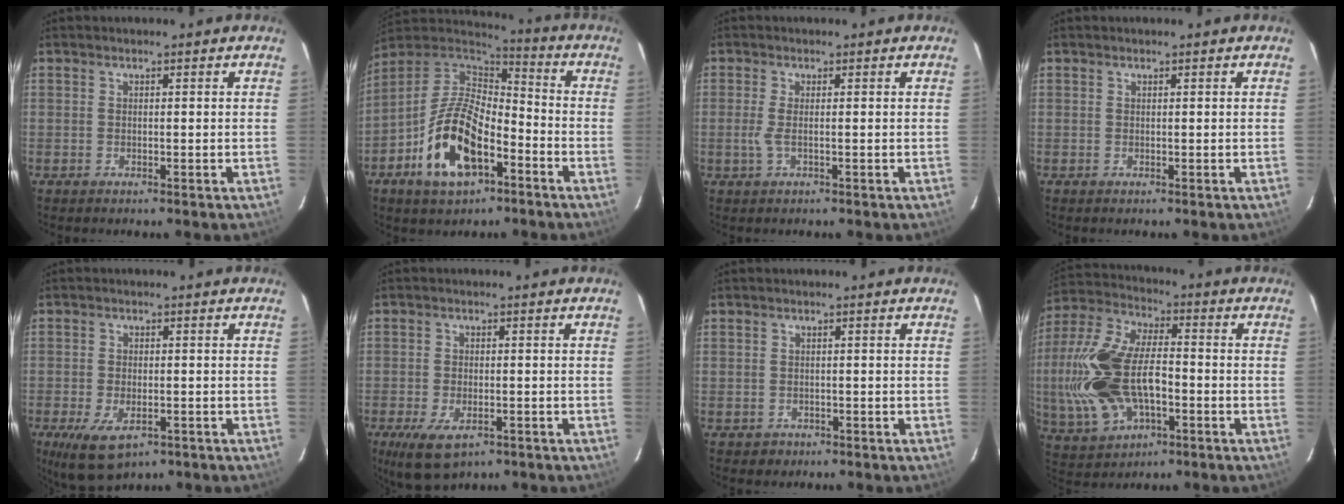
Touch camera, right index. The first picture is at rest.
{"total": 16.5, "force": [-7.0, 8.2, 12.5], "torque": [-0.250, 0.003, -0.125]}
{"total": 2.1, "force": [-0.2, 0.1, 2.1], "torque": [-0.044, -0.002, -0.005]}
{"total": 0.0}
{"total": 7.9, "force": [-3.8, 4.0, 5.6], "torque": [-0.121, -0.028, -0.061]}
{"total": 7.5, "force": [-3.9, 3.9, 5.0], "torque": [-0.112, -0.026, -0.065]}
{"total": 2.0, "force": [-0.7, 1.9, 0.1], "torque": [-0.003, 0.004, -0.005]}
{"total": 19.9, "force": [-3.4, 11.0, 16.3], "torque": [-0.375, 0.006, -0.051]}